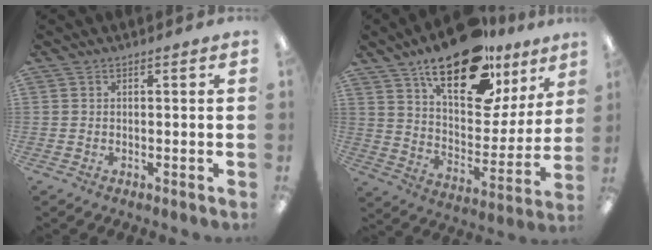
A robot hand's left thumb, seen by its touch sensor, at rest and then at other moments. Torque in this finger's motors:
{"motor_torque": [2.22, 2.78, 1.31, -1.45, 0.12]}